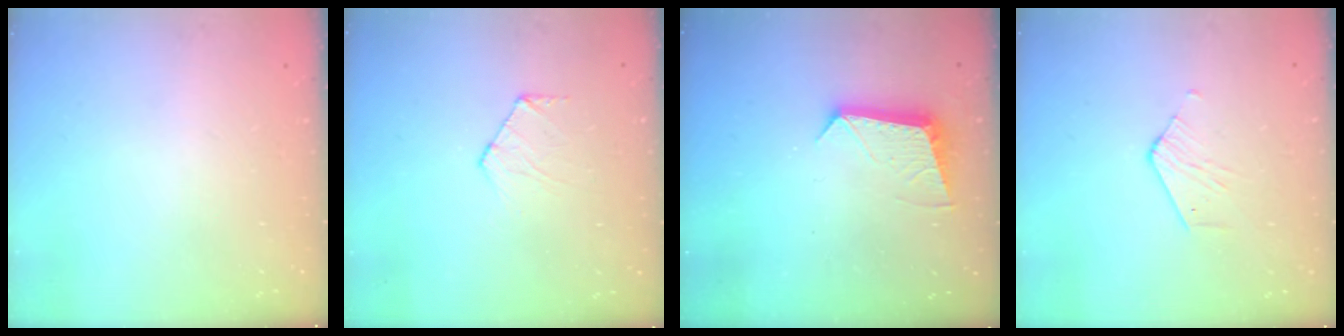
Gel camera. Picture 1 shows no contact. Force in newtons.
{"total": 5.9, "press": 5.9, "slide": 0.6}
{"total": 10.9, "press": 10.9, "slide": 0.5}
{"total": 2.4, "press": 2.4, "slide": 0.2}